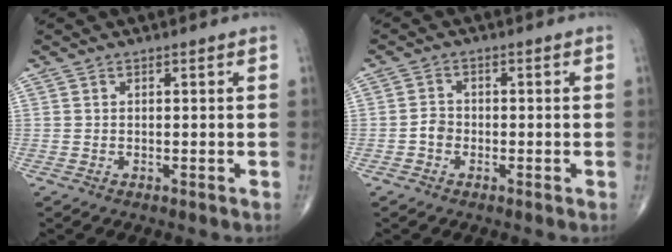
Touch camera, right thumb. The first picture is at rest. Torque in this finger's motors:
{"motor_torque": [0.12, 0.06, 0.32, -0.13, -0.01]}